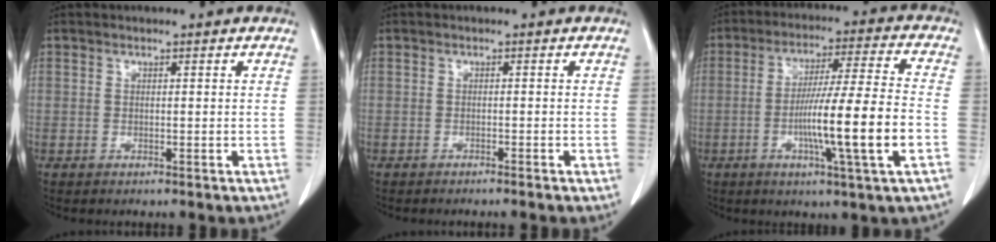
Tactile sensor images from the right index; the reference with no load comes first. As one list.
[{"total": 1.9, "force": [-1.6, -0.2, 0.9], "torque": [-0.012, 0.002, -0.020]}, {"total": 13.8, "force": [-3.7, -0.8, 13.3], "torque": [-0.233, -0.005, -0.066]}]